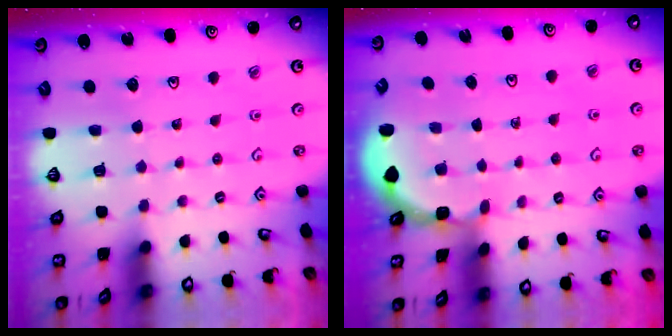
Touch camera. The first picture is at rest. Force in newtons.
{"total": 1.6, "press": 1.6, "slide": 0.2}